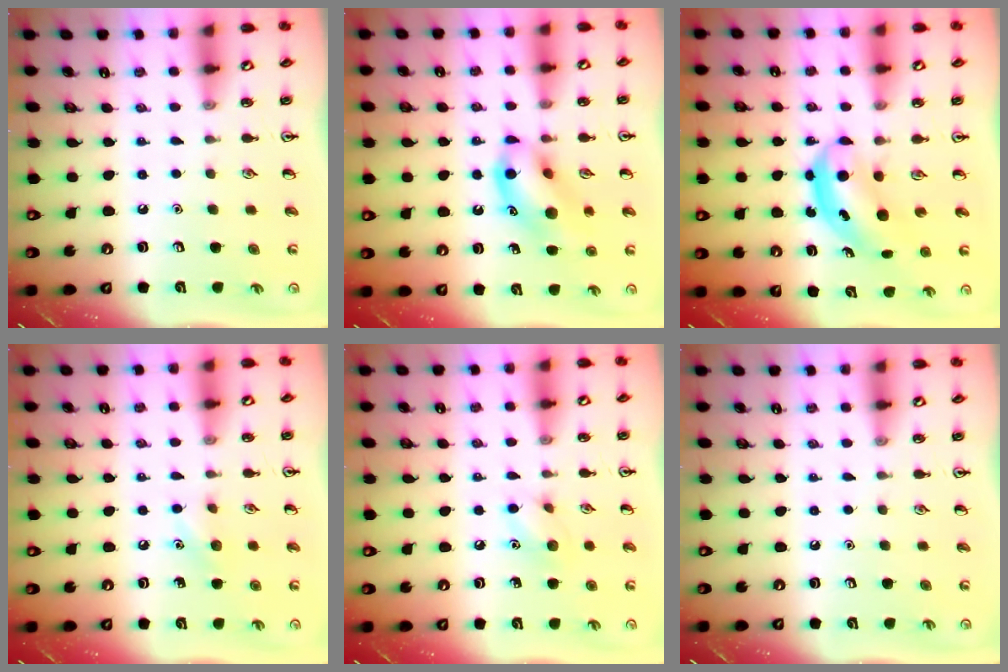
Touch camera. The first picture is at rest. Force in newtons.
{"total": 13.2, "press": 13.0, "slide": 2.2}
{"total": 5.1, "press": 5.0, "slide": 0.6}
{"total": 6.3, "press": 6.0, "slide": 2.0}
{"total": 6.8, "press": 6.7, "slide": 1.4}
{"total": 0.0}